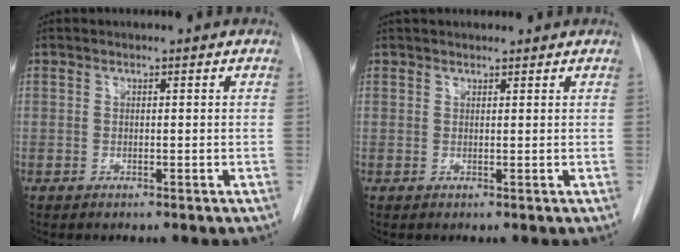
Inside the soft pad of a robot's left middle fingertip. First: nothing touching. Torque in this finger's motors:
{"motor_torque": [0.26, -0.27, 0.02, 0.03]}